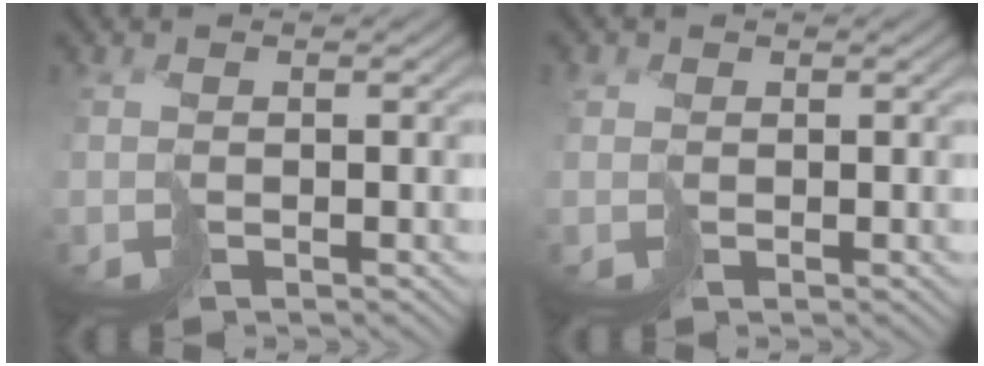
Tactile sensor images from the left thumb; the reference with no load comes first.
{"total": 1.1, "force": [0.5, 1.0, 0.2], "torque": [-0.007, 0.002, 0.007]}